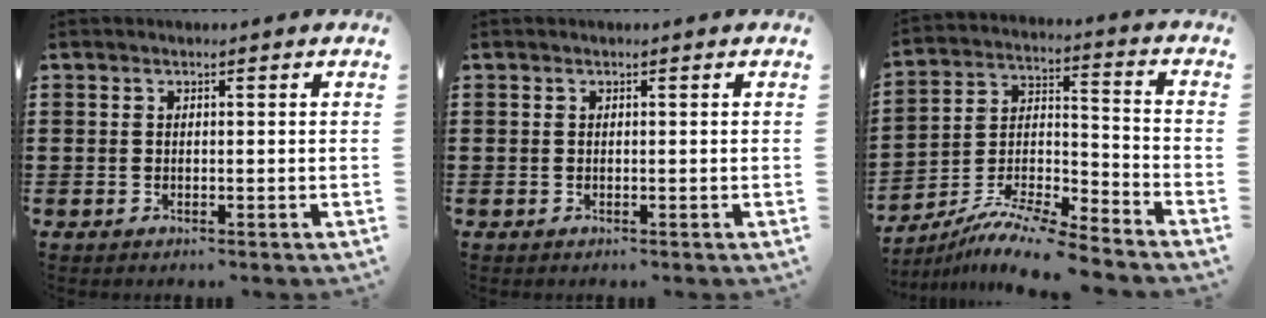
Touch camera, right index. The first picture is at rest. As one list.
[{"total": 0.0}, {"total": 9.5, "force": [-8.9, 0.4, 3.3], "torque": [-0.062, 0.010, -0.180]}]